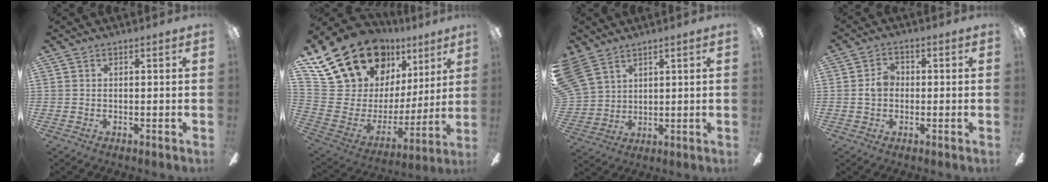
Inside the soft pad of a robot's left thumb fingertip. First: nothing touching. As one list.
[{"total": 23.4, "force": [17.1, 12.8, 9.5], "torque": [-0.182, -0.112, 0.336]}, {"total": 8.9, "force": [6.3, 5.6, 2.7], "torque": [-0.086, -0.015, 0.130]}, {"total": 4.5, "force": [0.1, 3.6, 2.7], "torque": [-0.053, 0.015, 0.001]}]